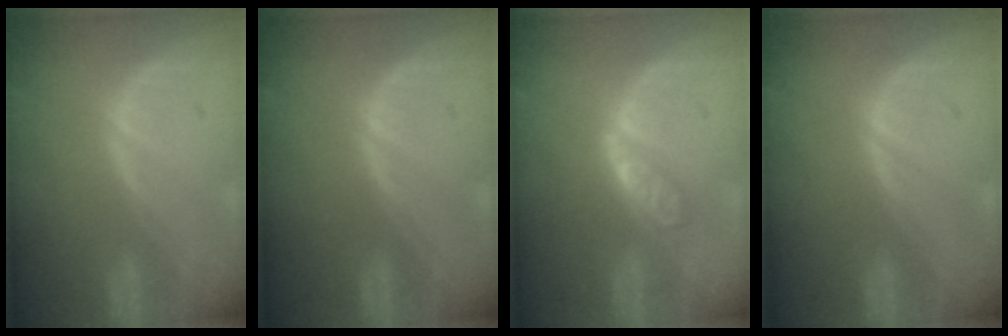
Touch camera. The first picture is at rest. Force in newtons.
{"total": 0.0}
{"total": 4.5, "press": 4.1, "slide": 1.8}
{"total": 0.0}